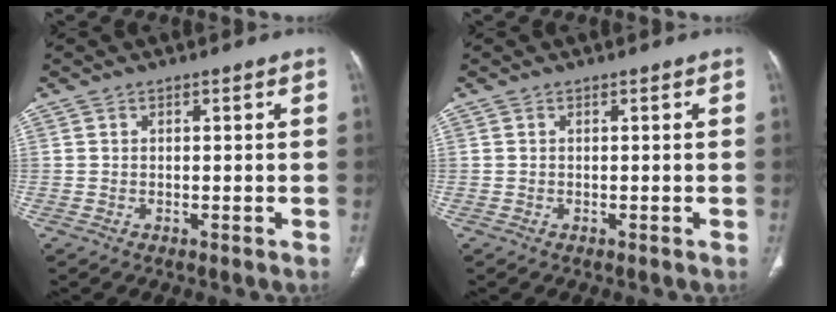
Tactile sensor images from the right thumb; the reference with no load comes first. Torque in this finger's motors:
{"motor_torque": [-0.32, 0.08, 0.28, 0.17, -0.02]}